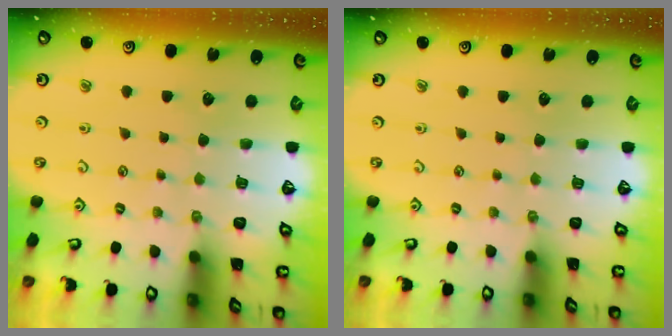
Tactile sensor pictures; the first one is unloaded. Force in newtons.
{"total": 0.0}